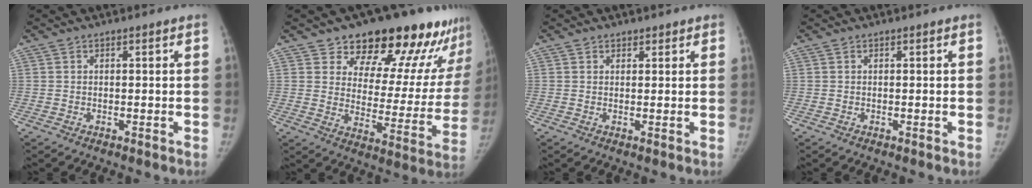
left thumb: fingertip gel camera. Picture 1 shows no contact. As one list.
[{"total": 21.8, "force": [17.4, 9.4, 9.2], "torque": [-0.067, -0.098, 0.221]}, {"total": 1.3, "force": [0.9, 0.9, 0.0], "torque": [0.025, -0.004, 0.006]}, {"total": 0.0}]